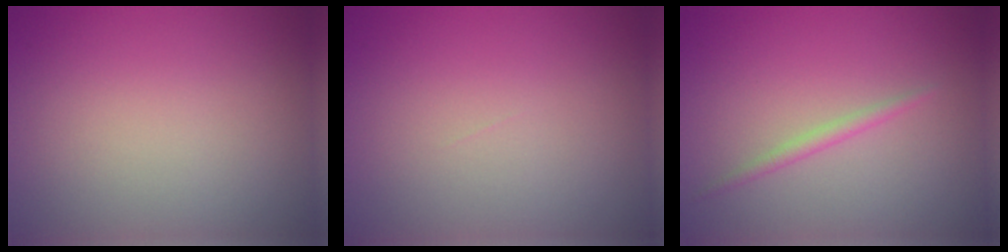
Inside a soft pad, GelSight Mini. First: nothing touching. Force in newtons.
{"total": 0.0}
{"total": 1.1, "press": 1.1, "slide": 0.0}